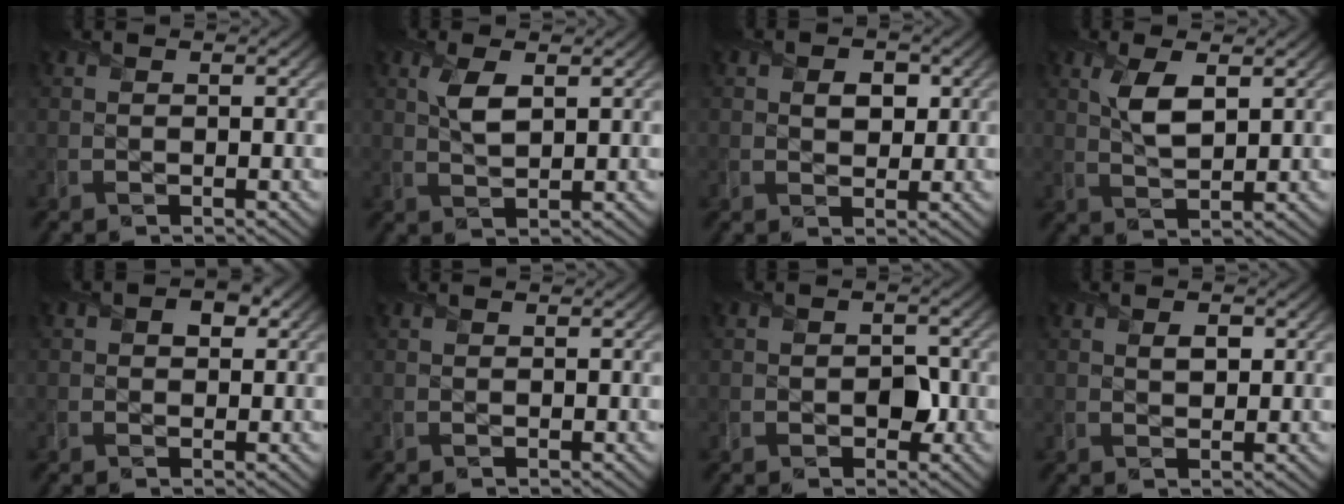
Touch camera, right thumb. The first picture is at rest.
{"total": 3.3, "force": [1.3, 1.4, 2.7], "torque": [-0.063, 0.002, 0.028]}
{"total": 2.5, "force": [0.7, 1.8, 1.6], "torque": [-0.030, -0.004, 0.010]}
{"total": 4.5, "force": [1.7, 1.9, 3.7], "torque": [-0.085, 0.001, 0.036]}
{"total": 1.9, "force": [0.4, 1.5, 1.1], "torque": [-0.014, -0.004, 0.000]}
{"total": 0.0}
{"total": 2.6, "force": [-0.8, 2.0, 1.4], "torque": [-0.021, -0.005, -0.013]}
{"total": 1.6, "force": [0.6, 1.0, 1.1], "torque": [-0.017, -0.002, 0.012]}